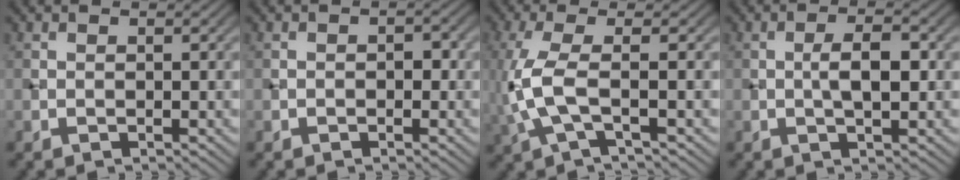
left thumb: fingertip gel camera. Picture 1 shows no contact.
{"total": 1.3, "force": [-0.3, 0.9, 0.9], "torque": [-0.011, -0.001, -0.008]}
{"total": 6.4, "force": [-0.7, 1.8, 6.1], "torque": [-0.153, 0.004, -0.021]}
{"total": 3.6, "force": [-0.1, 1.3, 3.4], "torque": [-0.060, 0.005, -0.003]}